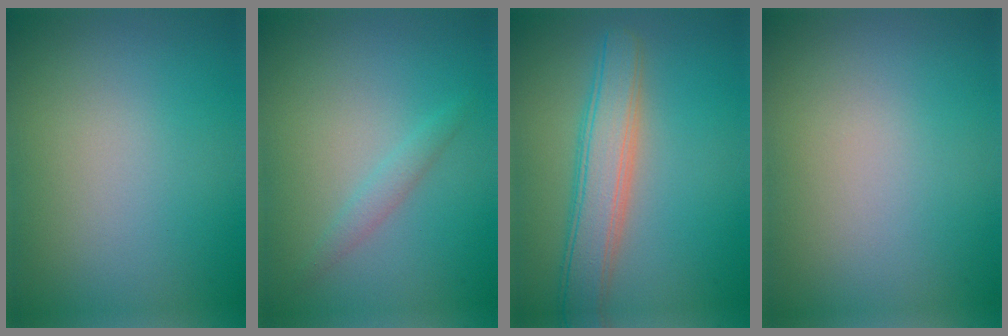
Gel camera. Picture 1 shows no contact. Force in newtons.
{"total": 1.1, "press": 1.1, "slide": 0.1}
{"total": 5.1, "press": 5.1, "slide": 0.2}
{"total": 0.0}